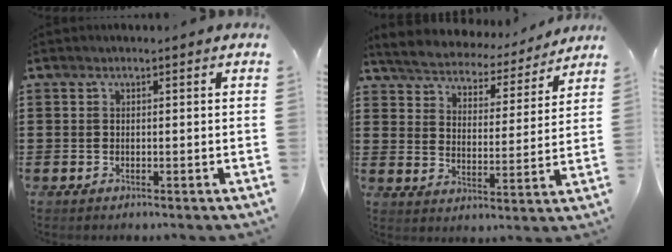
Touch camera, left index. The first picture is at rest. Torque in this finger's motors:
{"motor_torque": [0.90, -1.24, 0.16, 0.04]}